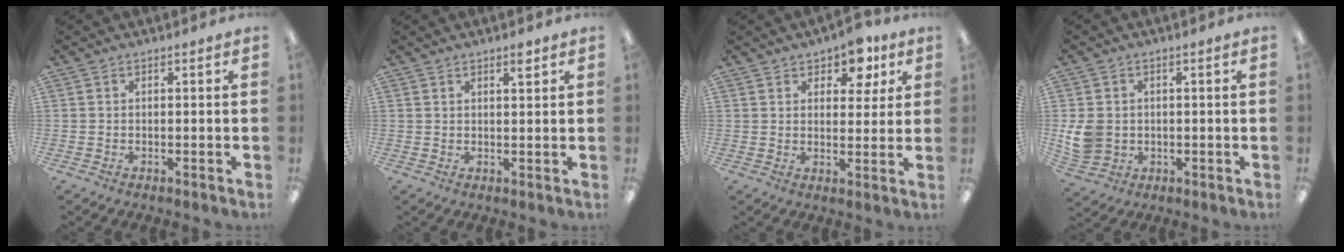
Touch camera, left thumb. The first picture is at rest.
{"total": 2.6, "force": [2.0, 0.7, 1.6], "torque": [-0.019, -0.005, 0.031]}
{"total": 7.7, "force": [5.0, 4.3, 4.0], "torque": [-0.047, -0.016, 0.082]}
{"total": 7.0, "force": [0.1, 6.2, 3.3], "torque": [-0.077, 0.012, 0.008]}